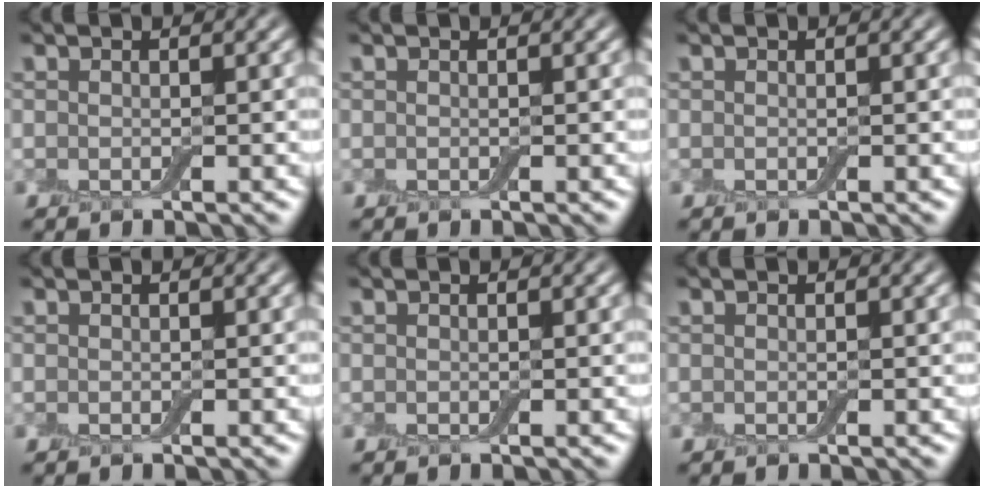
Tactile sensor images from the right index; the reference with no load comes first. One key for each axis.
{"total": 0.0}
{"total": 0.0}
{"total": 0.0}
{"total": 0.0}
{"total": 0.0}